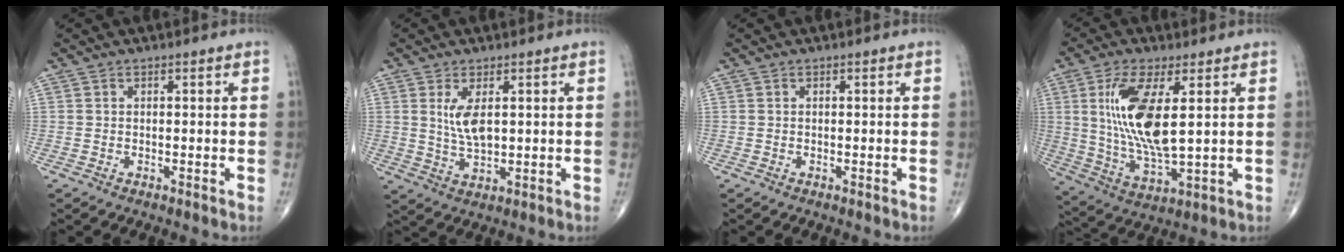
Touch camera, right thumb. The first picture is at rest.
{"total": 5.5, "force": [1.4, 2.3, 4.8], "torque": [-0.094, -0.014, 0.036]}
{"total": 0.0}
{"total": 14.9, "force": [3.2, 5.1, 13.7], "torque": [-0.282, -0.026, 0.069]}